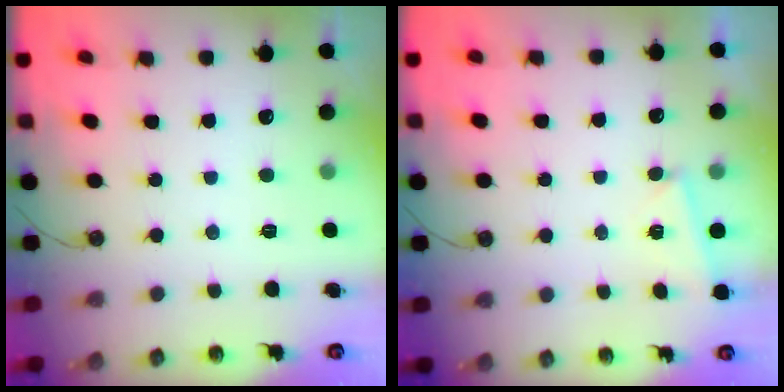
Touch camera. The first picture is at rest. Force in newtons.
{"total": 2.9, "press": 2.4, "slide": 1.5}